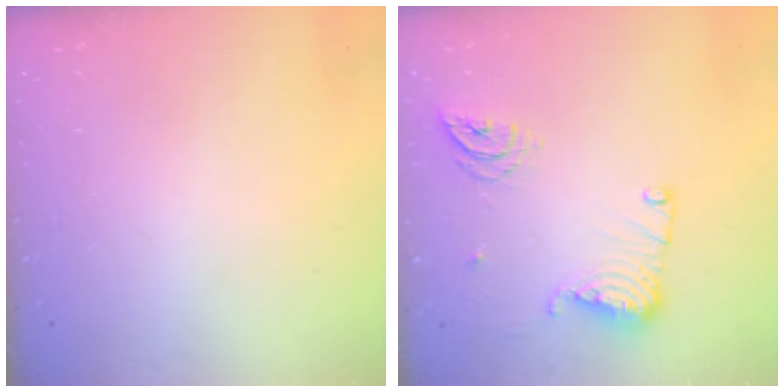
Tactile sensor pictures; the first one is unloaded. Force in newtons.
{"total": 12.2, "press": 12.1, "slide": 1.2}